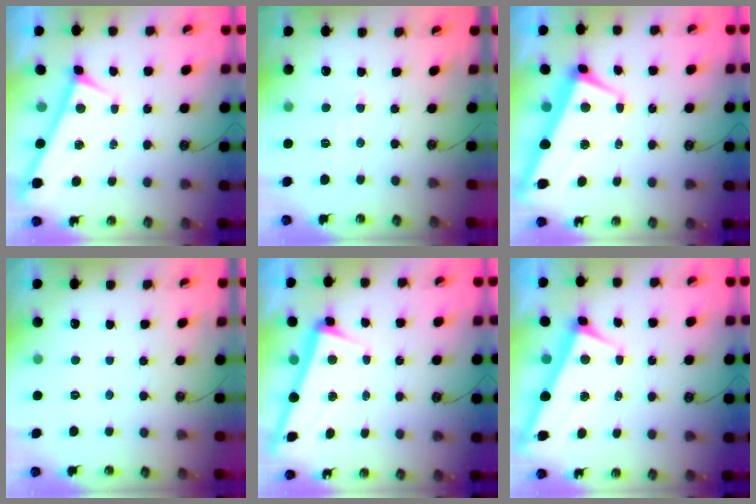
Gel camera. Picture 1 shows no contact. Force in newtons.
{"total": 2.0, "press": 2.0, "slide": 0.2}
{"total": 1.6, "press": 0.8, "slide": 1.4}
{"total": 0.0}
{"total": 3.4, "press": 3.2, "slide": 1.1}
{"total": 3.0, "press": 2.9, "slide": 0.9}